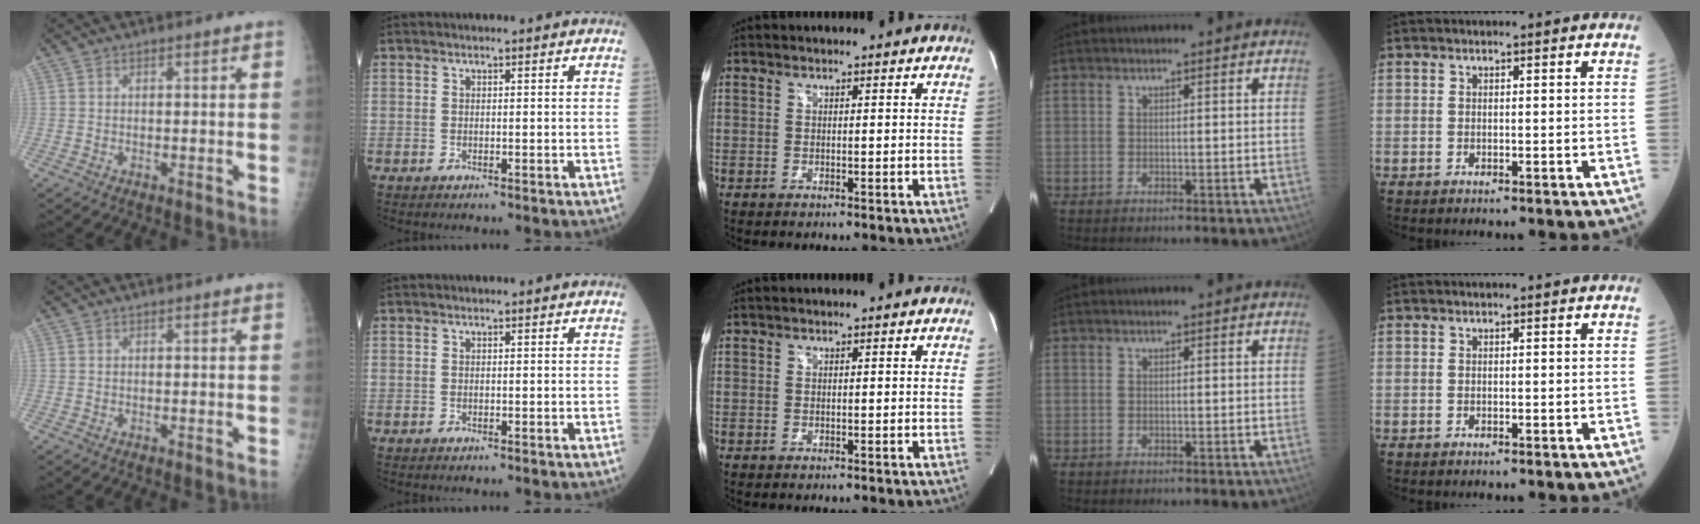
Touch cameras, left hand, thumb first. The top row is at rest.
{}